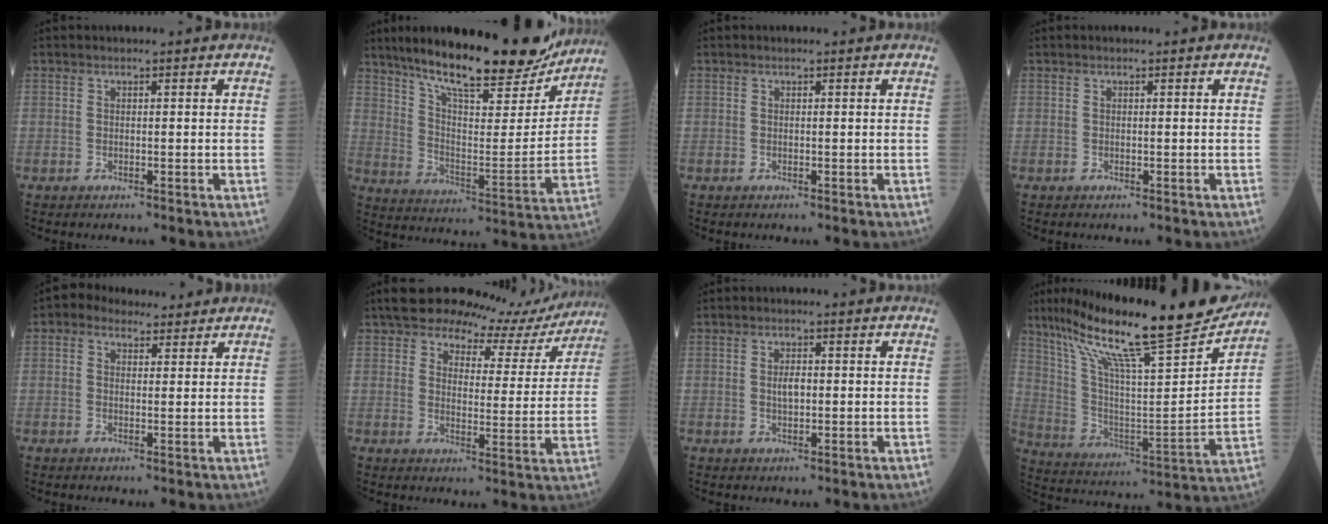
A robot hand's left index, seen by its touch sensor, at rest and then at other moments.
{"total": 23.5, "force": [19.5, 4.5, 12.4], "torque": [-0.199, -0.011, 0.288]}
{"total": 0.0}
{"total": 0.0}
{"total": 5.0, "force": [3.8, 2.8, 1.6], "torque": [-0.027, 0.028, 0.064]}
{"total": 14.7, "force": [13.8, 4.0, 3.3], "torque": [-0.021, -0.014, 0.154]}
{"total": 2.1, "force": [0.1, 0.9, 1.8], "torque": [-0.036, 0.001, 0.002]}
{"total": 26.3, "force": [20.9, 2.2, 15.7], "torque": [-0.273, -0.012, 0.331]}